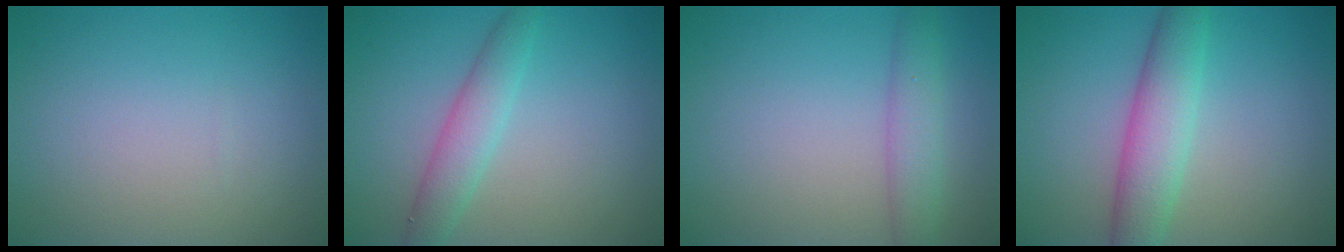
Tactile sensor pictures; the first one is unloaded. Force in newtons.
{"total": 3.0, "press": 3.0, "slide": 0.2}
{"total": 3.0, "press": 3.0, "slide": 0.1}
{"total": 4.8, "press": 4.8, "slide": 0.1}